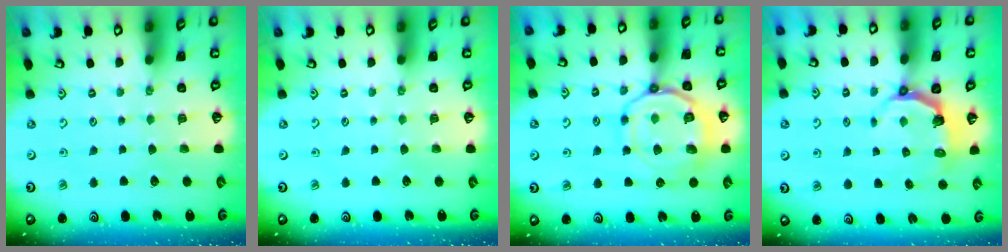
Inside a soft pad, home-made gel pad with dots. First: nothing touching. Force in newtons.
{"total": 0.0}
{"total": 14.7, "press": 14.6, "slide": 1.7}
{"total": 4.2, "press": 2.7, "slide": 3.2}